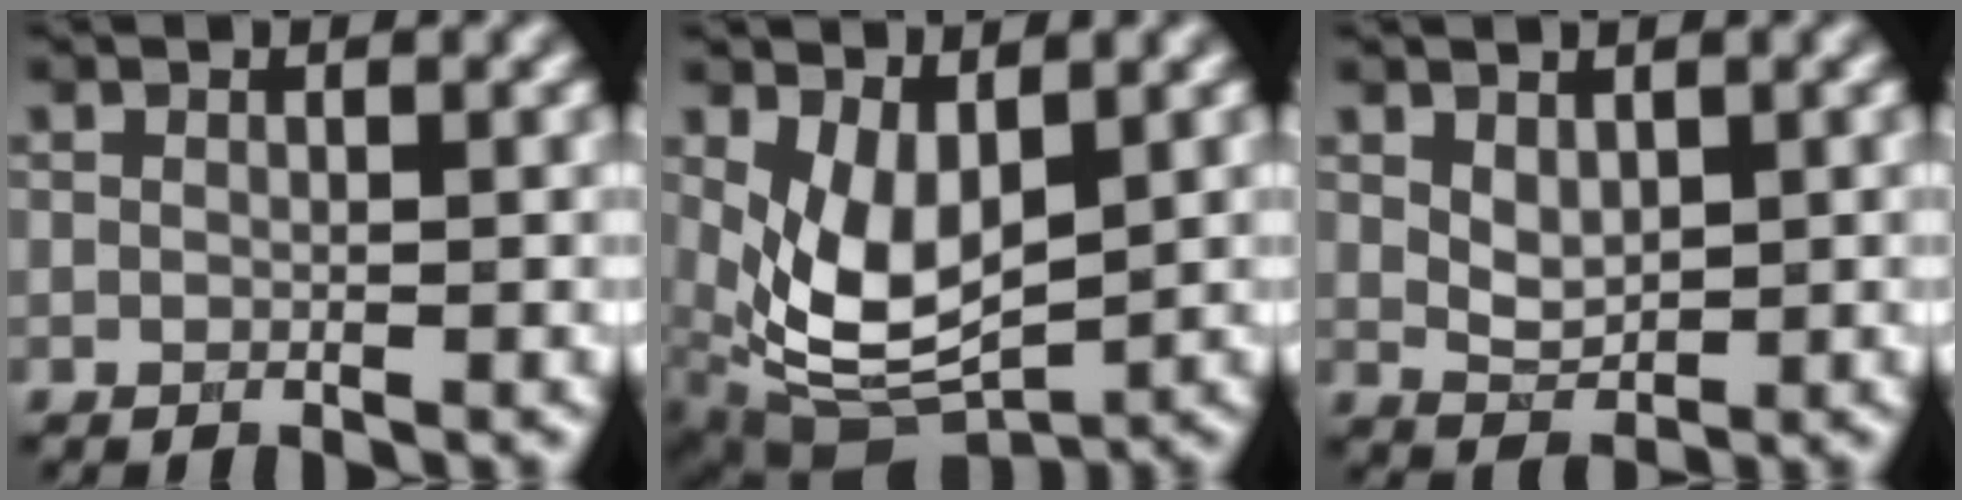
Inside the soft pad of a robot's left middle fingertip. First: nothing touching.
{"total": 6.8, "force": [1.0, 3.6, 5.7], "torque": [-0.124, -0.014, 0.023]}
{"total": 1.8, "force": [0.8, 1.1, 1.2], "torque": [-0.021, -0.005, 0.021]}